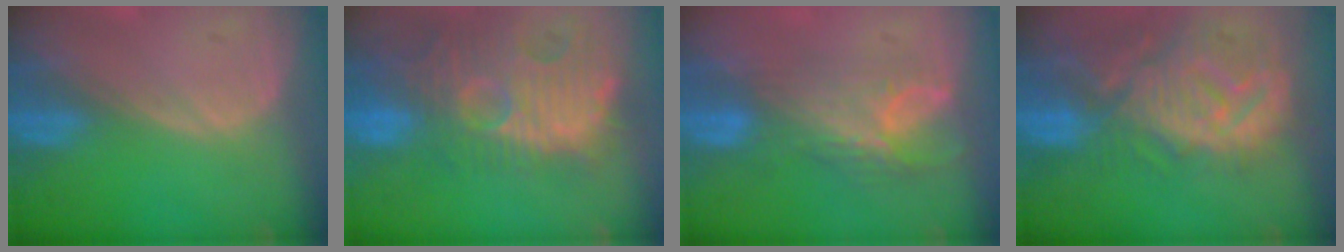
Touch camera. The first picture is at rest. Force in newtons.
{"total": 14.2, "press": 12.5, "slide": 6.8}
{"total": 7.8, "press": 6.7, "slide": 4.1}
{"total": 12.3, "press": 11.0, "slide": 5.3}